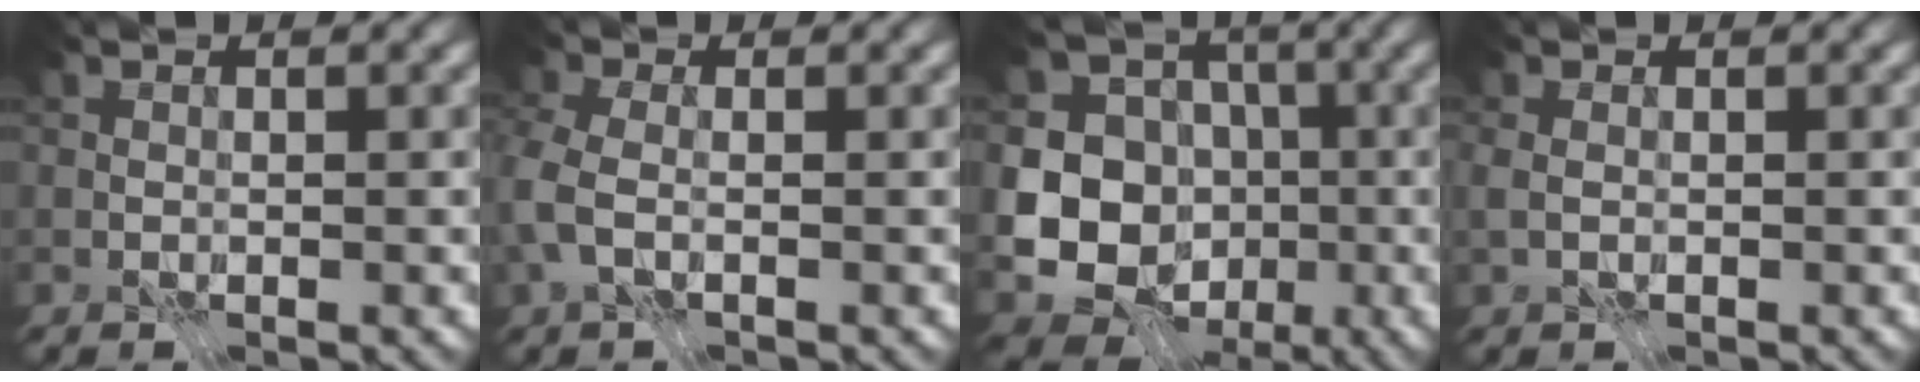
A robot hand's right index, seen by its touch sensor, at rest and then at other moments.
{"total": 4.3, "force": [-1.3, 2.9, 2.9], "torque": [-0.088, -0.005, -0.030]}
{"total": 11.4, "force": [-2.3, 10.3, 4.3], "torque": [-0.078, -0.010, -0.057]}
{"total": 1.2, "force": [-0.2, 0.7, 0.9], "torque": [-0.024, 0.001, -0.004]}